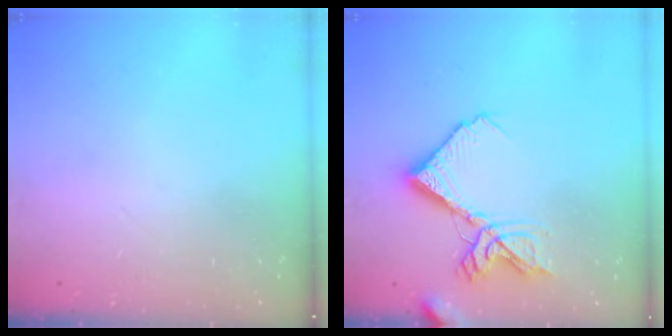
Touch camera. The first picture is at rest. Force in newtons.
{"total": 13.0, "press": 13.0, "slide": 0.7}